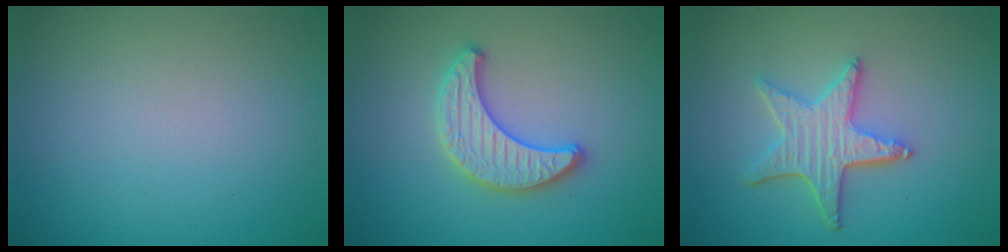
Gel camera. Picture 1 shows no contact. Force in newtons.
{"total": 3.4, "press": 3.4, "slide": 0.1}
{"total": 4.4, "press": 3.7, "slide": 2.4}